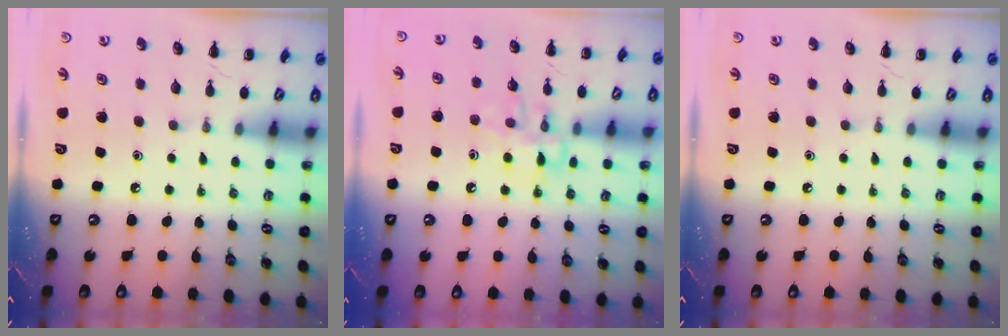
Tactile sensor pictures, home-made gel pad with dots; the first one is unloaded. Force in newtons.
{"total": 10.6, "press": 10.6, "slide": 0.6}
{"total": 0.0}